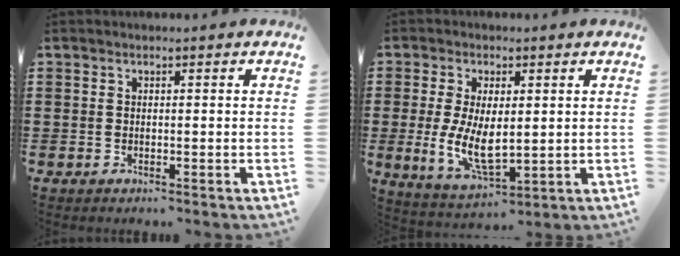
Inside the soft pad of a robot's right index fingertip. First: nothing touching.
{"total": 8.1, "force": [-0.2, 3.8, 7.1], "torque": [-0.149, -0.008, -0.004]}